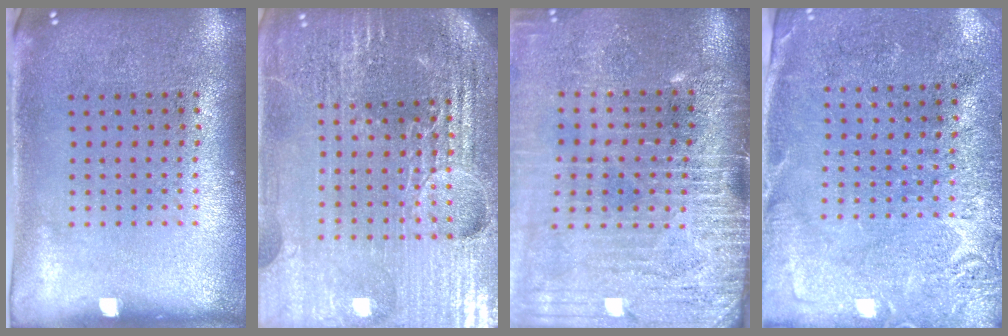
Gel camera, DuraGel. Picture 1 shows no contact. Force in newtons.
{"total": 6.1, "press": 5.4, "slide": 2.7}
{"total": 4.2, "press": 3.6, "slide": 2.1}
{"total": 2.7, "press": 2.6, "slide": 0.6}